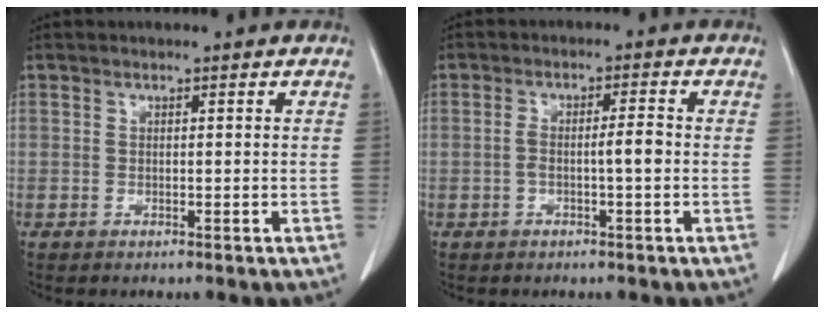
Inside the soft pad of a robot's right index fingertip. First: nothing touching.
{"total": 3.3, "force": [-0.7, 0.2, 3.2], "torque": [-0.058, 0.009, -0.010]}